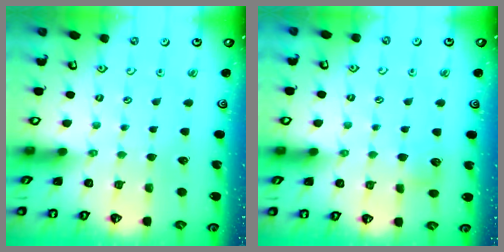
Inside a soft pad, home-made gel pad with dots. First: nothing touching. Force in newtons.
{"total": 4.2, "press": 4.2, "slide": 0.6}